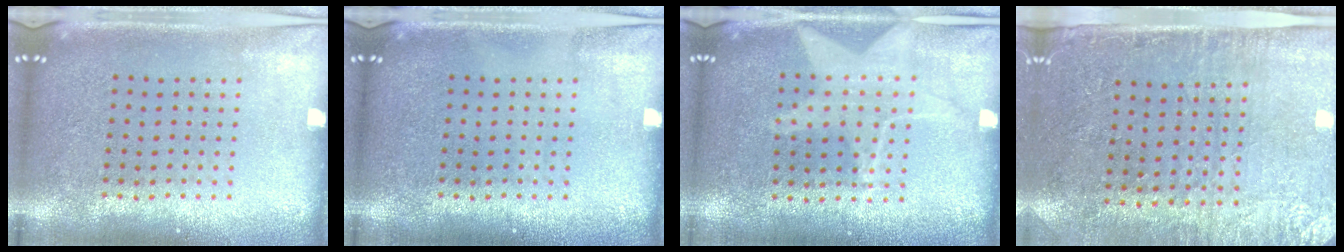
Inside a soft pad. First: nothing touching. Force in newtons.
{"total": 0.0}
{"total": 1.3, "press": 1.2, "slide": 0.3}
{"total": 2.8, "press": 2.4, "slide": 1.4}